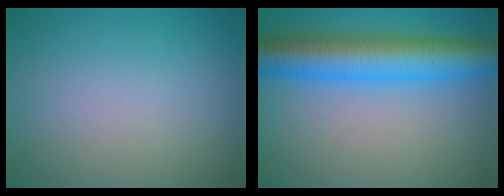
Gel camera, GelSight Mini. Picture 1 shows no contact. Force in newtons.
{"total": 9.2, "press": 9.2, "slide": 0.1}